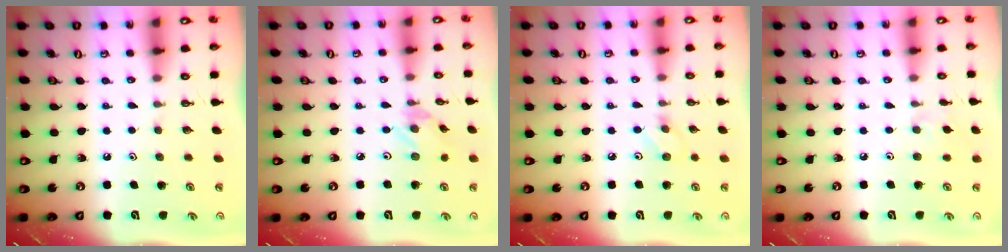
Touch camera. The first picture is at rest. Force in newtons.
{"total": 1.5, "press": 1.5, "slide": 0.0}
{"total": 5.0, "press": 4.9, "slide": 0.6}
{"total": 4.2, "press": 4.1, "slide": 0.6}